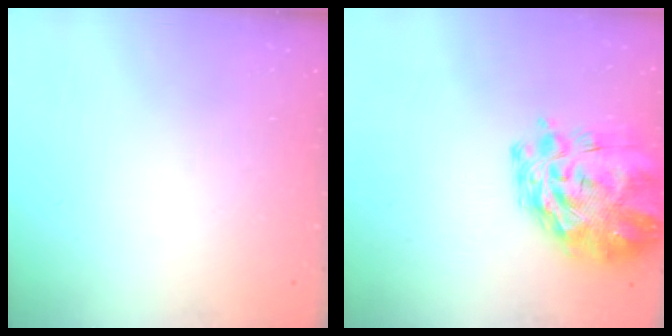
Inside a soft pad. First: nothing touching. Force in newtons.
{"total": 12.6, "press": 11.8, "slide": 4.4}